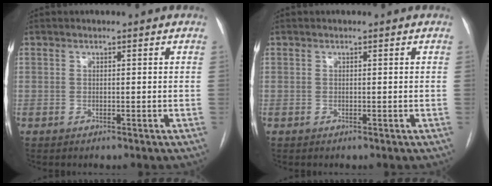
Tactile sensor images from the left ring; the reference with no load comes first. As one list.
[{"total": 0.0}]